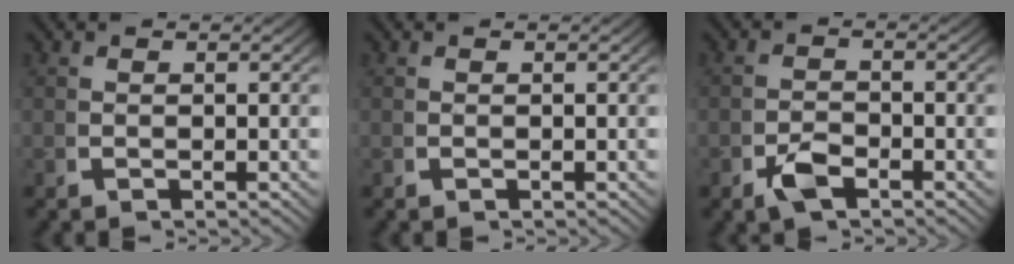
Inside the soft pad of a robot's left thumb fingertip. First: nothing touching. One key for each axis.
{"total": 0.0}
{"total": 2.4, "fx": -1.5, "fy": 1.2, "fz": 1.4, "tx": -0.029, "ty": -0.006, "tz": -0.028}